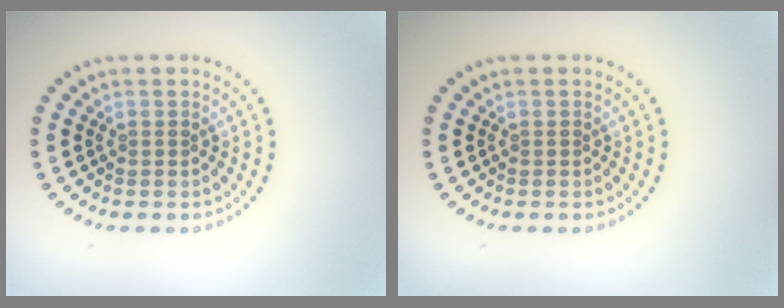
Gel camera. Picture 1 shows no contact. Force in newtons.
{"total": 0.0}